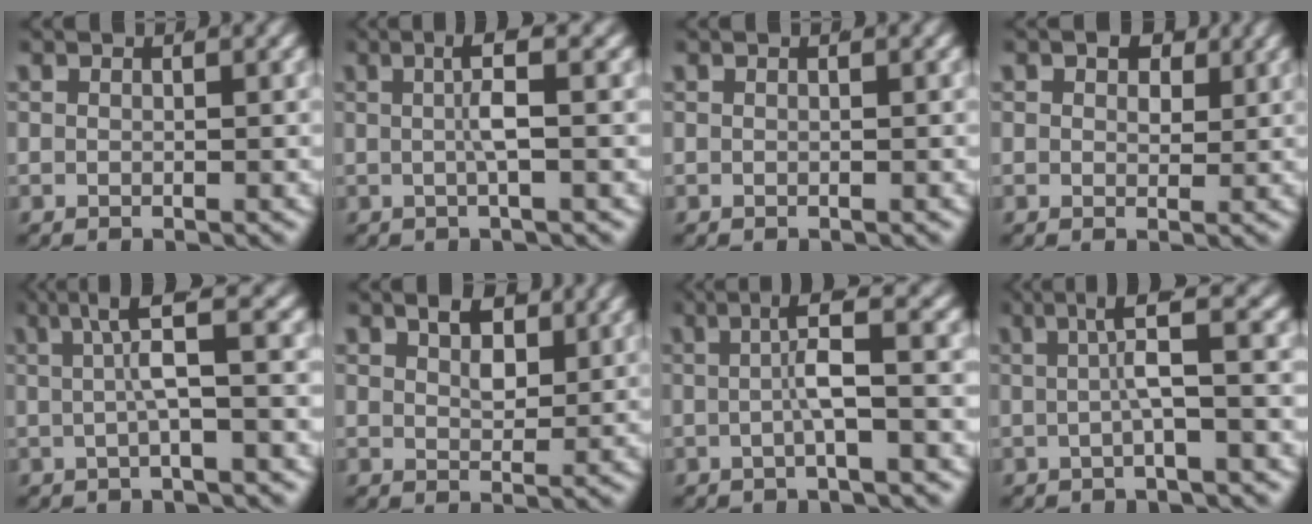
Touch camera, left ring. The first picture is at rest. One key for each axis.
{"total": 3.0, "fx": 0.5, "fy": -0.5, "fz": 2.9, "tx": -0.048, "ty": 0.006, "tz": 0.008}
{"total": 0.0}
{"total": 2.1, "fx": 1.0, "fy": 1.4, "fz": 1.3, "tx": -0.021, "ty": -0.015, "tz": 0.023}
{"total": 4.1, "fx": 1.2, "fy": -0.2, "fz": 4.0, "tx": -0.060, "ty": 0.014, "tz": 0.015}
{"total": 3.7, "fx": 2.1, "fy": 1.8, "fz": 2.4, "tx": -0.029, "ty": -0.009, "tz": 0.038}
{"total": 3.4, "fx": 0.1, "fy": -0.6, "fz": 3.4, "tx": -0.050, "ty": 0.014, "tz": -0.001}
{"total": 3.8, "fx": 0.8, "fy": -0.4, "fz": 3.7, "tx": -0.052, "ty": 0.015, "tz": 0.009}